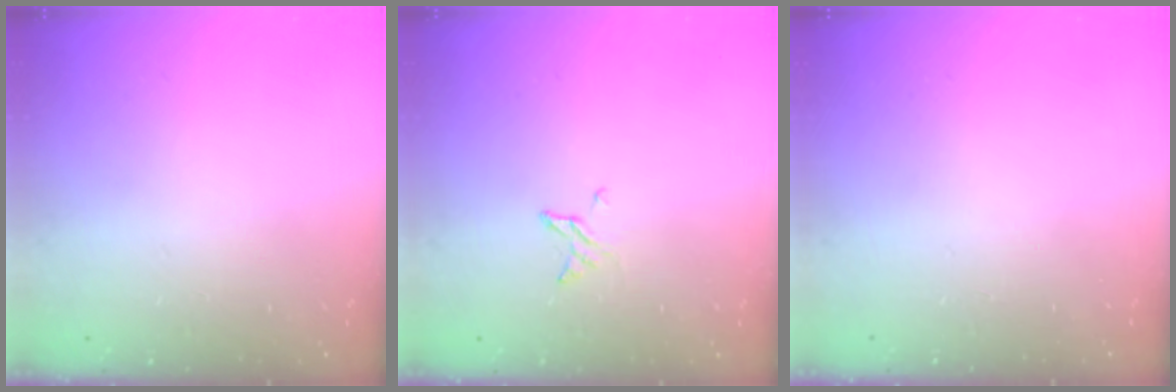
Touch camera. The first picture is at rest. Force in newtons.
{"total": 3.0, "press": 3.0, "slide": 0.3}
{"total": 0.0}